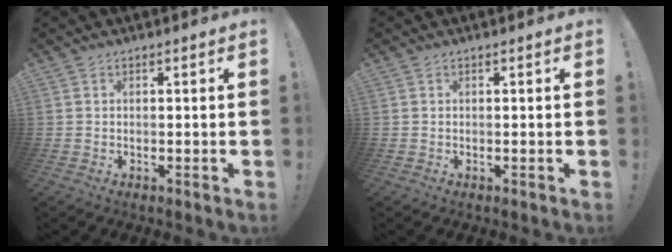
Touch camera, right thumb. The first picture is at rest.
{"total": 0.0}